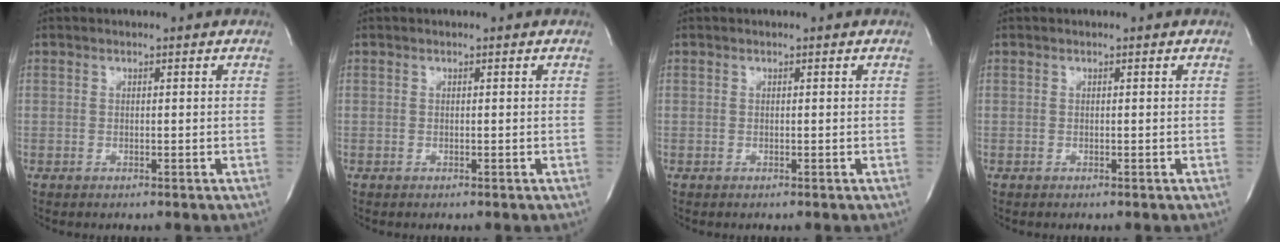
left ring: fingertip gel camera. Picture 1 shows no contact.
{"total": 0.0}
{"total": 0.0}
{"total": 0.0}